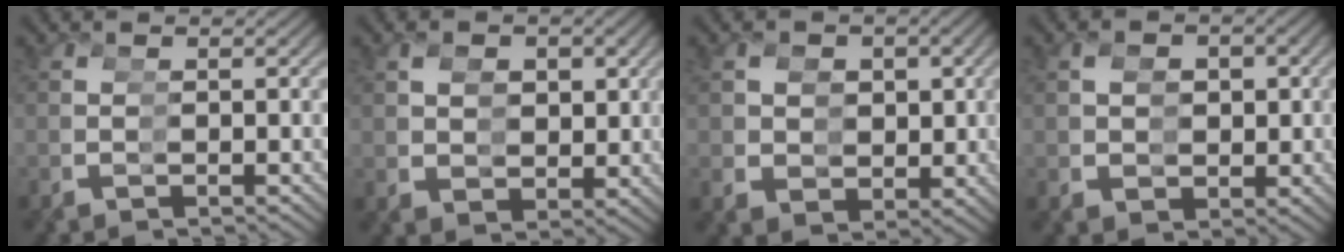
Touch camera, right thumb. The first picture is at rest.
{"total": 4.6, "force": [1.7, 3.8, 1.9], "torque": [-0.019, -0.001, 0.038]}
{"total": 5.5, "force": [1.3, 4.8, 2.3], "torque": [-0.029, -0.005, 0.032]}
{"total": 4.9, "force": [0.8, 4.2, 2.3], "torque": [-0.026, -0.004, 0.024]}